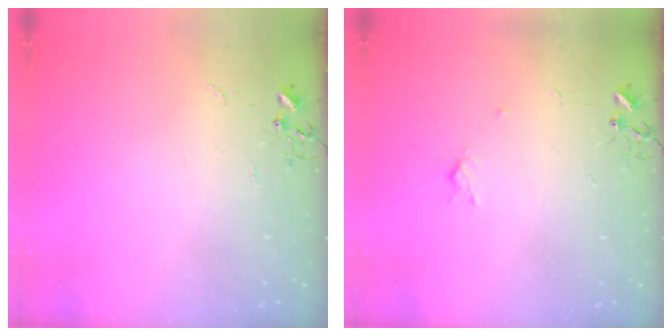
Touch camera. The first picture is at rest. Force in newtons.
{"total": 3.5, "press": 3.5, "slide": 0.7}